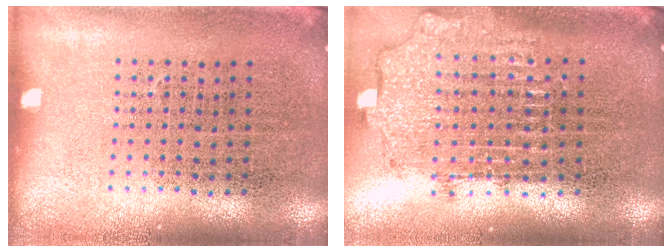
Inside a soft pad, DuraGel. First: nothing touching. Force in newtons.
{"total": 1.9, "press": 1.5, "slide": 1.2}